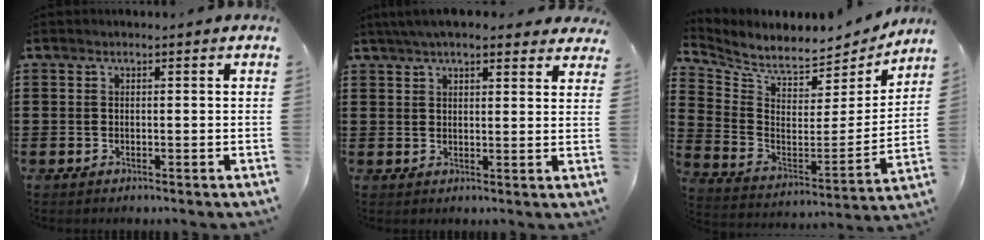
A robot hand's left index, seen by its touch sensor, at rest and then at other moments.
{"total": 5.1, "force": [4.4, 1.0, 2.5], "torque": [-0.060, -0.001, 0.081]}
{"total": 5.9, "force": [5.7, 1.0, 1.4], "torque": [-0.063, -0.058, 0.096]}